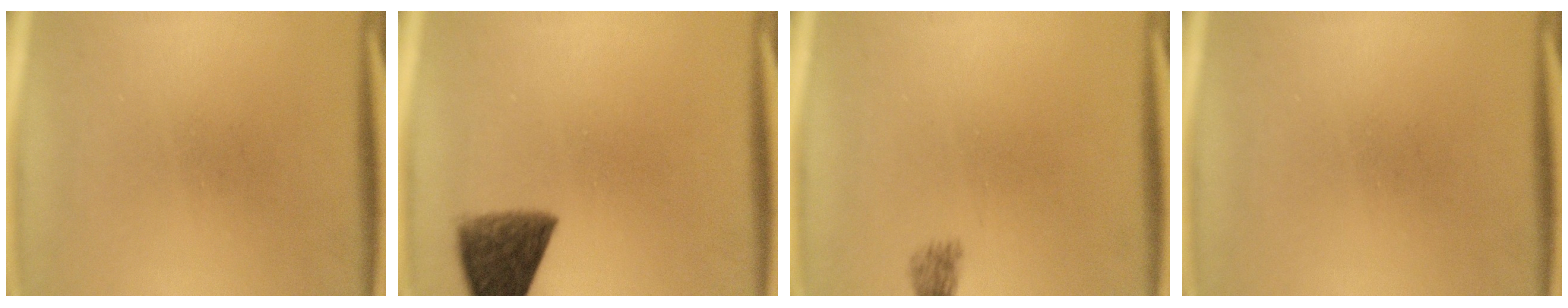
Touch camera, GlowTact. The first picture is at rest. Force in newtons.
{"total": 8.5}
{"total": 1.8}
{"total": 0.0}